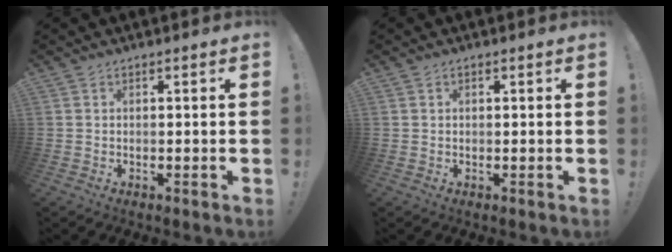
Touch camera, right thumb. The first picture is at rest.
{"total": 0.5, "force": [0.3, 0.4, 0.2], "torque": [0.001, -0.001, 0.004]}